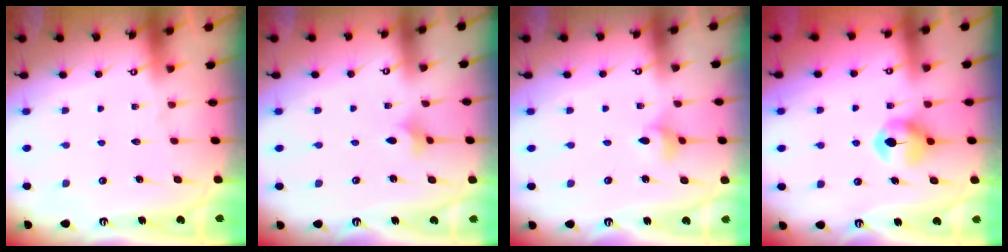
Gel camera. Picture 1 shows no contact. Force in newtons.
{"total": 2.0, "press": 1.9, "slide": 0.6}
{"total": 3.6, "press": 3.6, "slide": 0.7}
{"total": 7.1, "press": 7.1, "slide": 0.4}